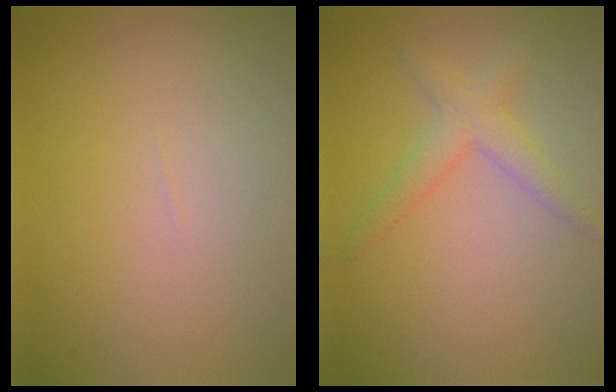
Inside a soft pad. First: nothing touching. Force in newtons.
{"total": 2.6, "press": 2.6, "slide": 0.1}